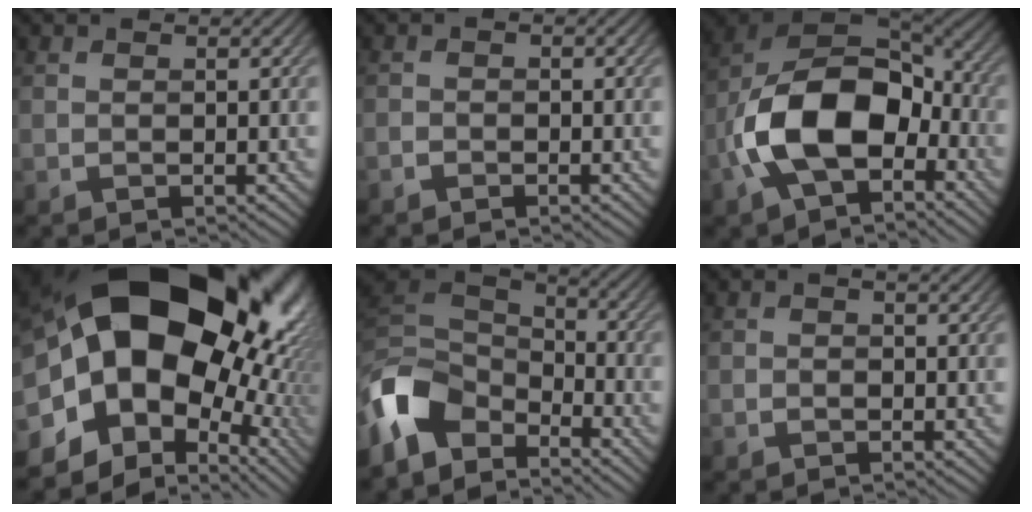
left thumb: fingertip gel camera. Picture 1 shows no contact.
{"total": 1.2, "force": [-0.9, 0.6, 0.3], "torque": [-0.005, 0.000, -0.021]}
{"total": 14.6, "force": [-3.9, 8.6, 11.1], "torque": [-0.230, -0.011, -0.084]}
{"total": 22.6, "force": [2.9, 16.2, 15.4], "torque": [-0.274, -0.032, 0.065]}
{"total": 9.5, "force": [-5.7, 5.7, 5.1], "torque": [-0.124, -0.009, -0.126]}
{"total": 0.7, "force": [-0.1, 0.4, 0.5], "torque": [-0.007, -0.001, -0.003]}